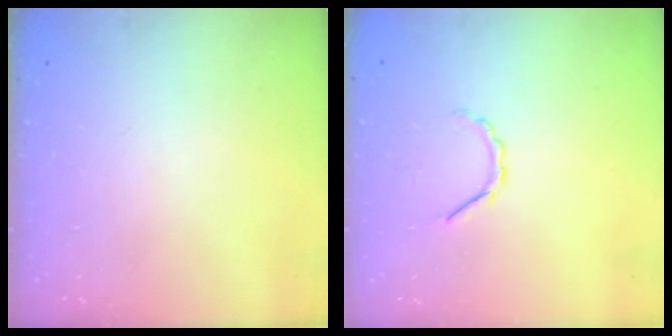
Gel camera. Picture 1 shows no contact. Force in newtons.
{"total": 2.9, "press": 2.7, "slide": 0.8}